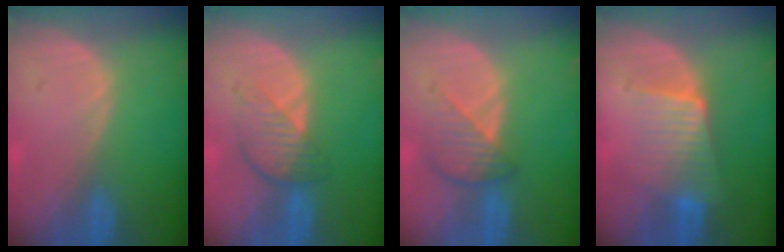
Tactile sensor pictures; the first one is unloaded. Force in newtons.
{"total": 4.6, "press": 4.2, "slide": 2.0}
{"total": 4.6, "press": 4.3, "slide": 1.8}
{"total": 6.2, "press": 5.9, "slide": 1.8}